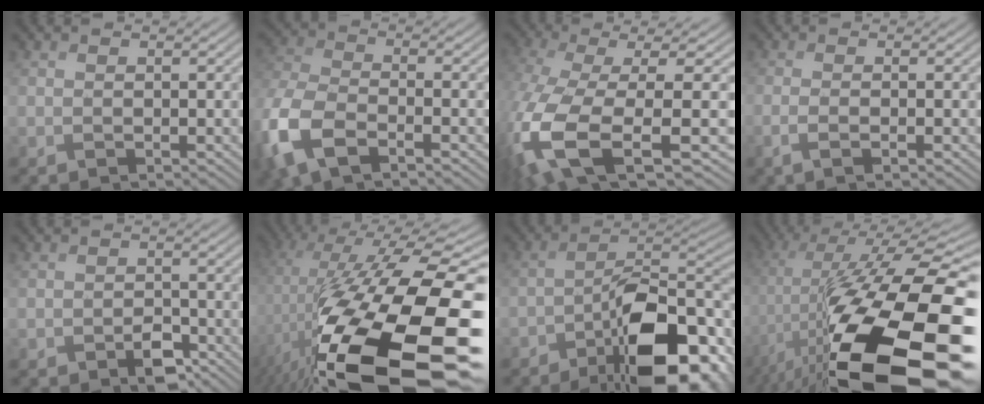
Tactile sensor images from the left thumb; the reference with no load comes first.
{"total": 10.0, "force": [-4.7, 4.8, 7.5], "torque": [-0.196, -0.018, -0.103]}
{"total": 14.5, "force": [-3.8, 5.0, 13.1], "torque": [-0.330, -0.033, -0.043]}
{"total": 2.5, "force": [-0.9, 0.1, 2.3], "torque": [-0.049, 0.004, -0.022]}
{"total": 3.2, "force": [-2.0, 1.8, 1.8], "torque": [-0.031, -0.005, -0.033]}
{"total": 22.4, "force": [-7.6, 9.5, 18.8], "torque": [-0.364, -0.025, -0.122]}
{"total": 16.2, "force": [-8.0, 7.6, 11.8], "torque": [-0.170, -0.017, -0.132]}
{"total": 22.2, "force": [-9.5, 8.6, 18.1], "torque": [-0.339, -0.018, -0.145]}